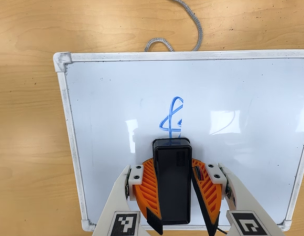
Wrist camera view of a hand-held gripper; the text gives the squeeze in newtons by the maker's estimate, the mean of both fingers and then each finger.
{"total": 9.0, "left": 9.6, "right": 8.4}